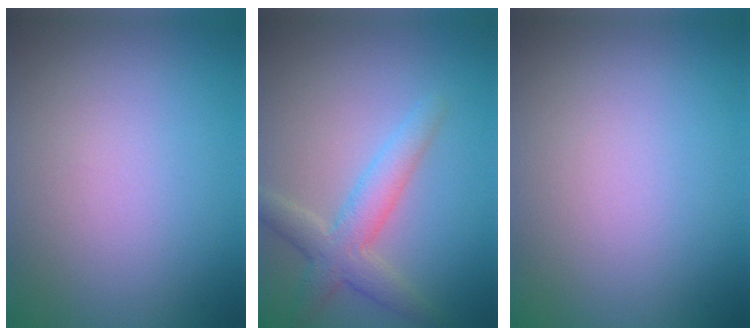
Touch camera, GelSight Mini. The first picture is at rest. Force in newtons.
{"total": 3.8, "press": 3.8, "slide": 0.3}
{"total": 0.0}